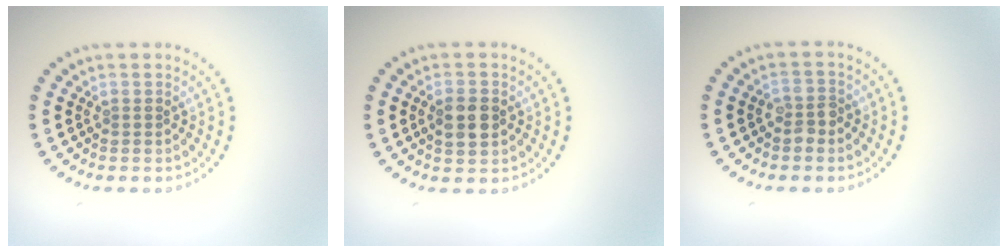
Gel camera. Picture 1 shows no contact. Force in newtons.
{"total": 2.6, "press": 2.6, "slide": 0.2}
{"total": 1.8, "press": 1.7, "slide": 0.6}